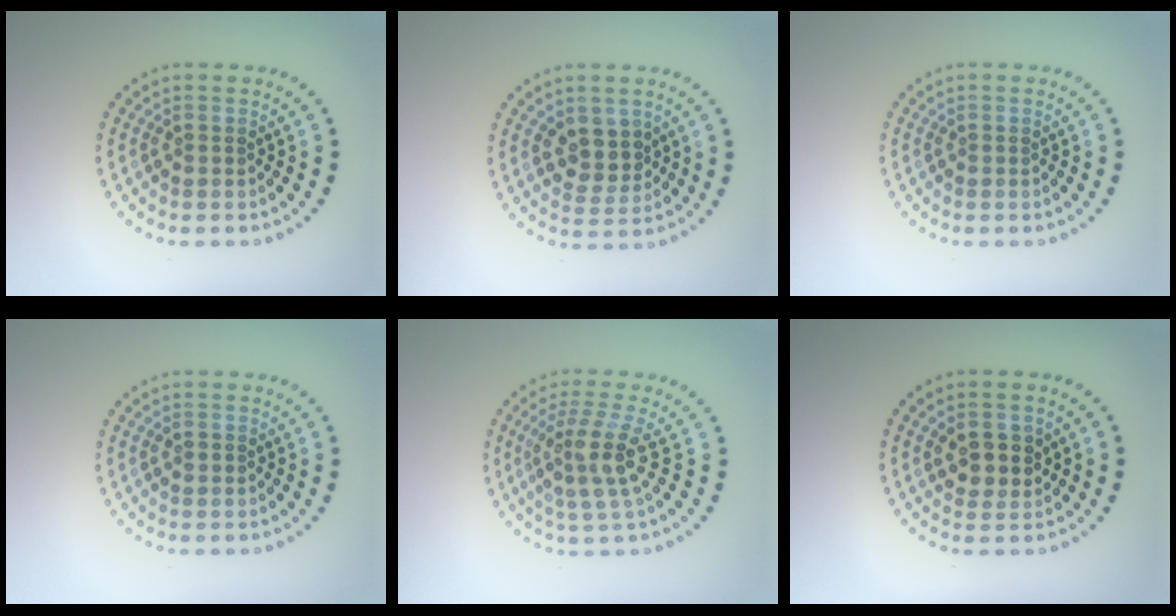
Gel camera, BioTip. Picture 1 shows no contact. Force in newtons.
{"total": 3.0, "press": 2.8, "slide": 0.8}
{"total": 0.0}
{"total": 0.8, "press": 0.8, "slide": 0.2}
{"total": 3.9, "press": 2.9, "slide": 2.6}
{"total": 2.6, "press": 2.6, "slide": 0.7}